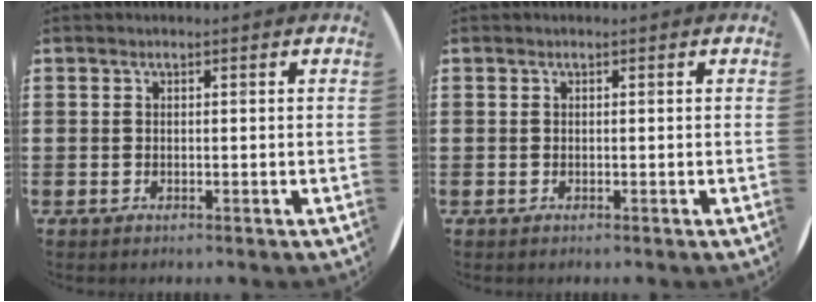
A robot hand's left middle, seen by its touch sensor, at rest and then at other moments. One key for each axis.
{"total": 0.0}